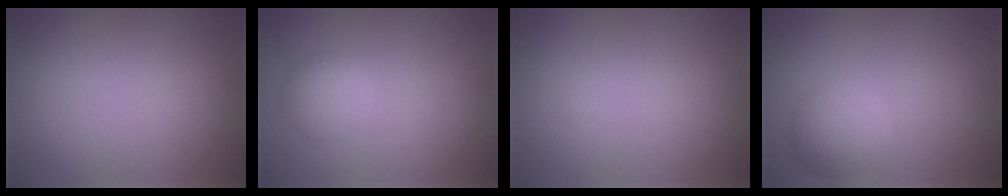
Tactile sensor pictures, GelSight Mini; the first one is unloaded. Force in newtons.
{"total": 2.2, "press": 2.2, "slide": 0.2}
{"total": 0.0}
{"total": 3.2, "press": 3.2, "slide": 0.1}